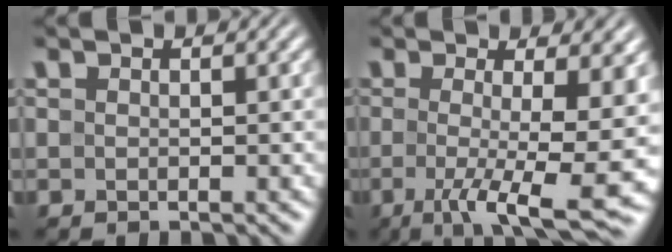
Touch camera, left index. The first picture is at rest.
{"total": 10.4, "force": [-1.5, 2.6, 10.0], "torque": [-0.140, -0.013, -0.018]}